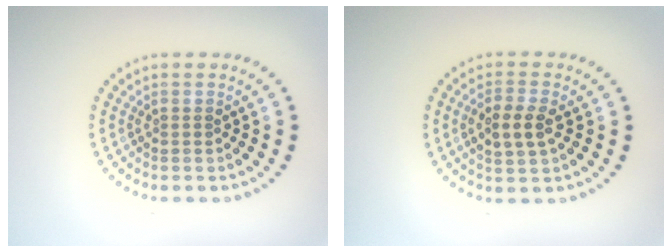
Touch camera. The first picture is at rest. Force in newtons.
{"total": 2.9, "press": 2.8, "slide": 0.7}